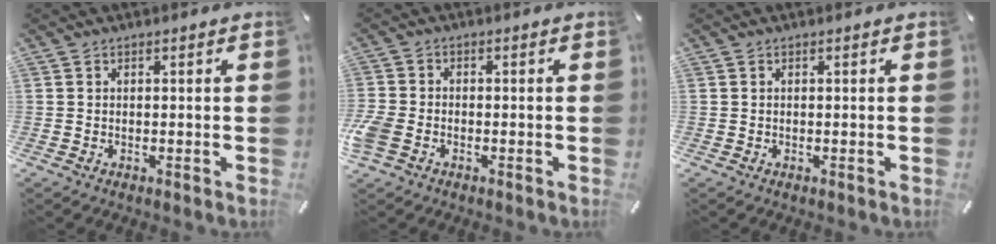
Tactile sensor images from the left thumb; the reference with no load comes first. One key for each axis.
{"total": 4.4, "fx": -2.0, "fy": 3.1, "fz": 2.3, "tx": -0.060, "ty": 0.004, "tz": -0.041}
{"total": 0.0}